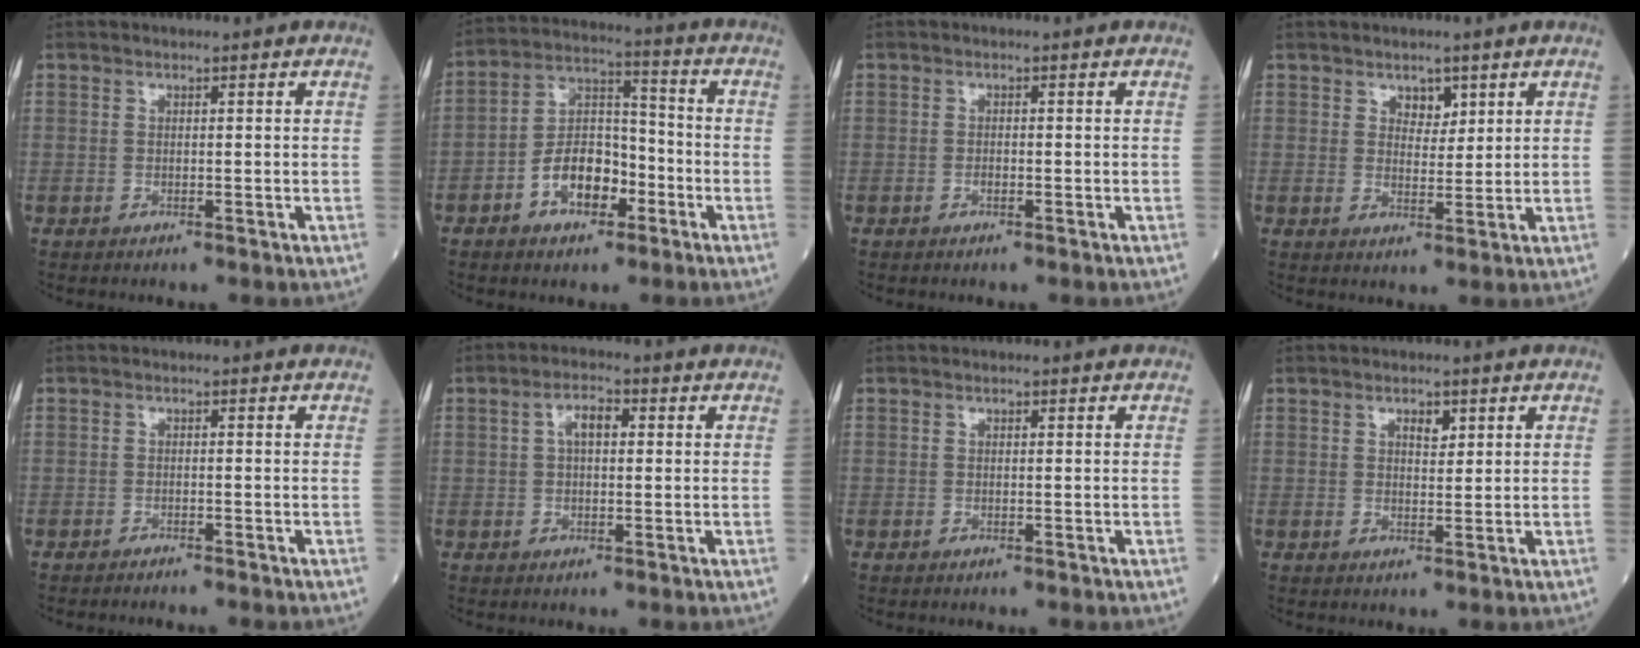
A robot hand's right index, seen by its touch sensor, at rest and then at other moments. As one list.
[{"total": 9.4, "force": [-4.1, 5.2, 6.7], "torque": [-0.135, 0.023, -0.070]}, {"total": 0.6, "force": [-0.2, 0.3, 0.5], "torque": [-0.014, 0.000, -0.002]}, {"total": 2.9, "force": [1.8, 1.6, 1.5], "torque": [-0.018, -0.001, 0.030]}, {"total": 1.7, "force": [-1.6, -0.1, 0.5], "torque": [-0.007, 0.001, -0.021]}, {"total": 3.7, "force": [0.9, 1.5, 3.2], "torque": [-0.062, 0.014, 0.015]}, {"total": 0.0}, {"total": 2.1, "force": [1.2, 0.9, 1.5], "torque": [-0.022, -0.002, 0.018]}]